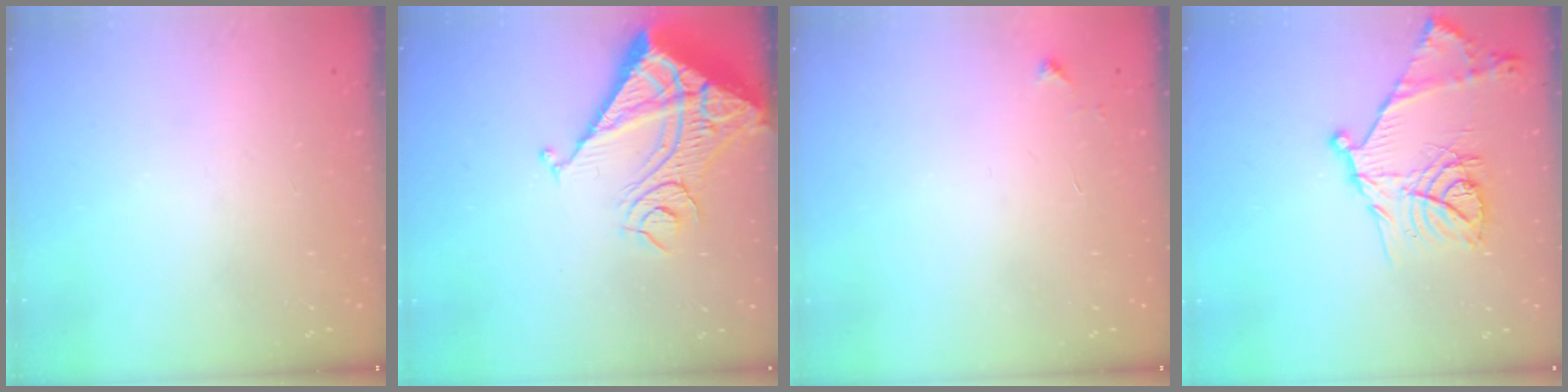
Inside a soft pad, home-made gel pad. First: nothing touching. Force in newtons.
{"total": 16.7, "press": 16.6, "slide": 2.1}
{"total": 3.9, "press": 3.8, "slide": 0.6}
{"total": 19.6, "press": 19.6, "slide": 1.5}